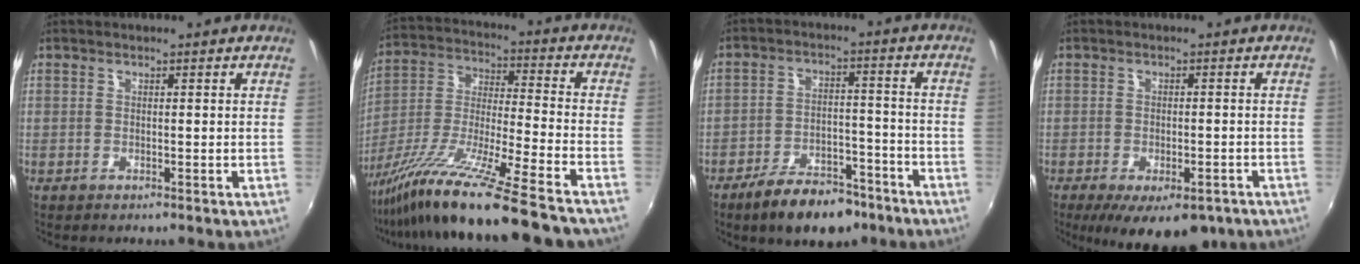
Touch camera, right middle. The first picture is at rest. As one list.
[{"total": 22.9, "force": [-18.2, -1.1, 13.8], "torque": [-0.244, -0.058, -0.315]}, {"total": 13.8, "force": [-10.1, 6.1, 7.1], "torque": [-0.133, 0.006, -0.148]}, {"total": 12.3, "force": [-7.9, 5.3, 7.8], "torque": [-0.141, -0.031, -0.105]}]